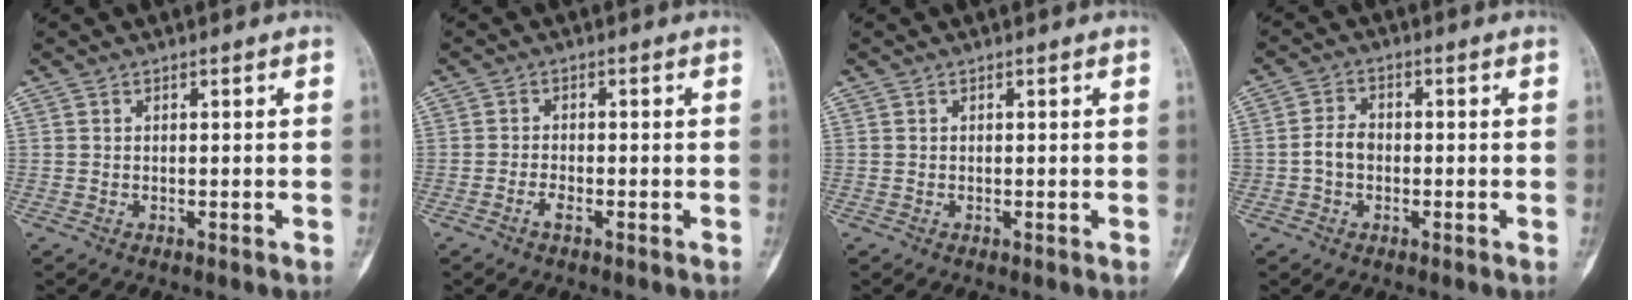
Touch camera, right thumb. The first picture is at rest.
{"total": 1.9, "force": [-1.2, 0.7, 1.3], "torque": [-0.027, 0.007, -0.024]}
{"total": 0.0}
{"total": 3.9, "force": [-0.9, 2.9, 2.5], "torque": [-0.040, 0.016, -0.022]}